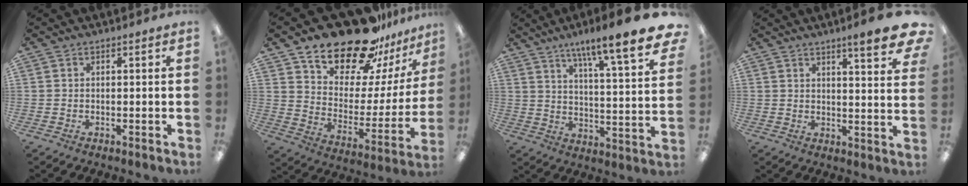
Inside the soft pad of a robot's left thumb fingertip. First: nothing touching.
{"total": 21.7, "force": [17.9, 9.3, 8.1], "torque": [-0.140, -0.122, 0.317]}
{"total": 13.9, "force": [10.4, 1.1, 9.2], "torque": [-0.141, -0.081, 0.157]}
{"total": 9.0, "force": [6.4, 1.4, 6.2], "torque": [-0.074, -0.043, 0.099]}